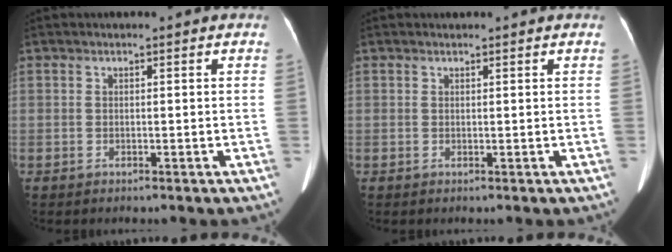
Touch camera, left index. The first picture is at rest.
{"total": 0.0}